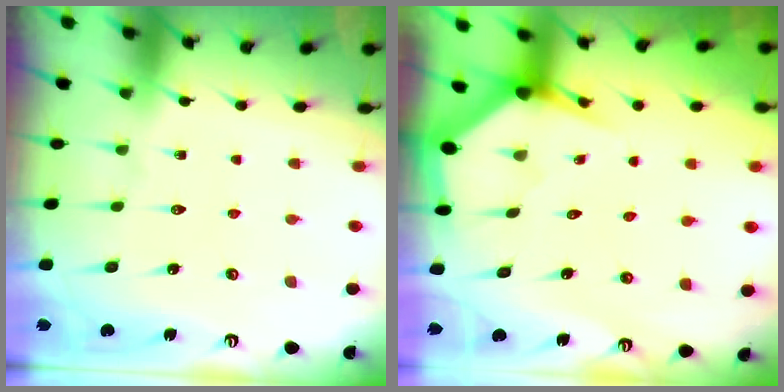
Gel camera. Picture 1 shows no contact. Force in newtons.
{"total": 2.8, "press": 2.8, "slide": 0.0}